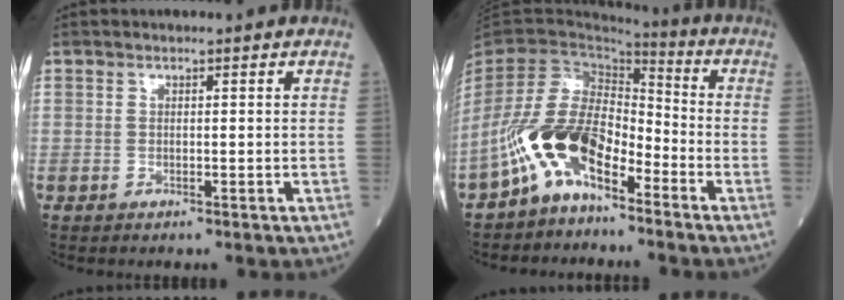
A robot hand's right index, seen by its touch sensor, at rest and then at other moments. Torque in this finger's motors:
{"motor_torque": [1.25, -0.89, 0.60, 0.21]}